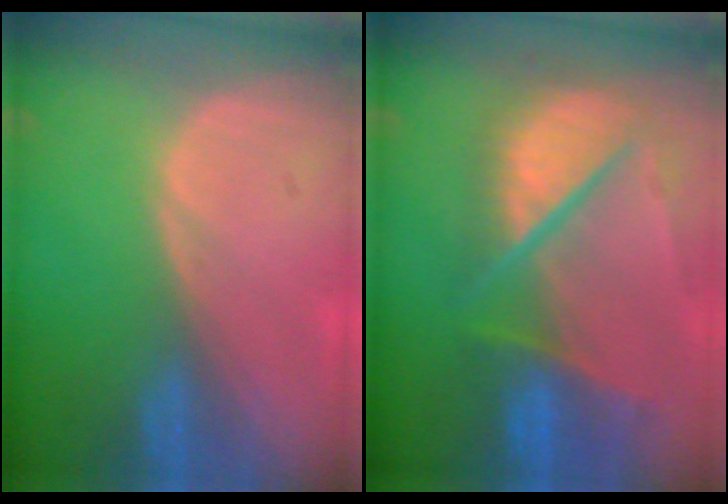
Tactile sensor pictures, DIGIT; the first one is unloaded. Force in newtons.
{"total": 10.9, "press": 9.0, "slide": 6.2}